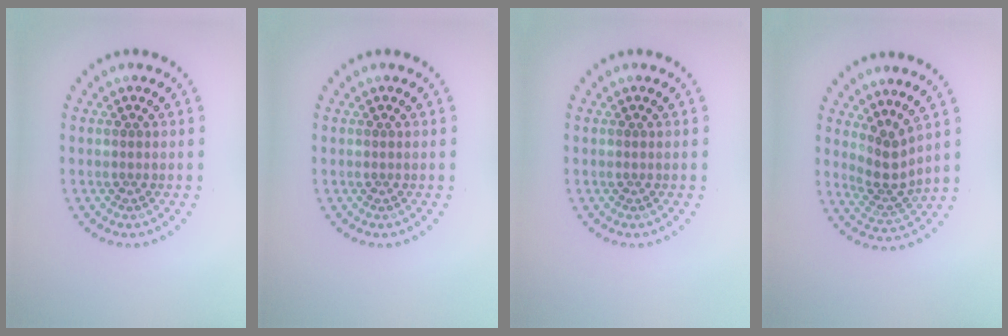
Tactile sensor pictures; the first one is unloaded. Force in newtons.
{"total": 0.0}
{"total": 0.0}
{"total": 2.8, "press": 1.9, "slide": 2.1}